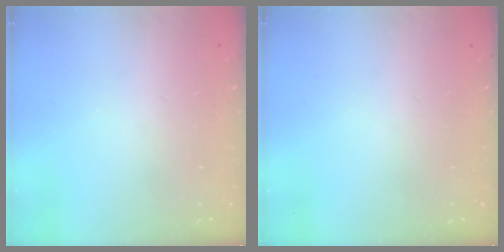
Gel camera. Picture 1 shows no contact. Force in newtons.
{"total": 0.0}